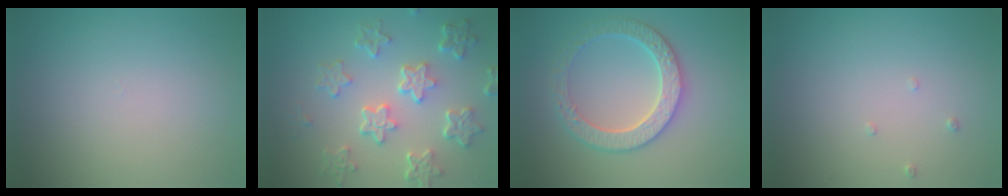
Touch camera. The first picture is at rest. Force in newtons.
{"total": 5.9, "press": 4.4, "slide": 3.8}
{"total": 4.0, "press": 3.8, "slide": 1.0}
{"total": 0.7, "press": 0.7, "slide": 0.2}